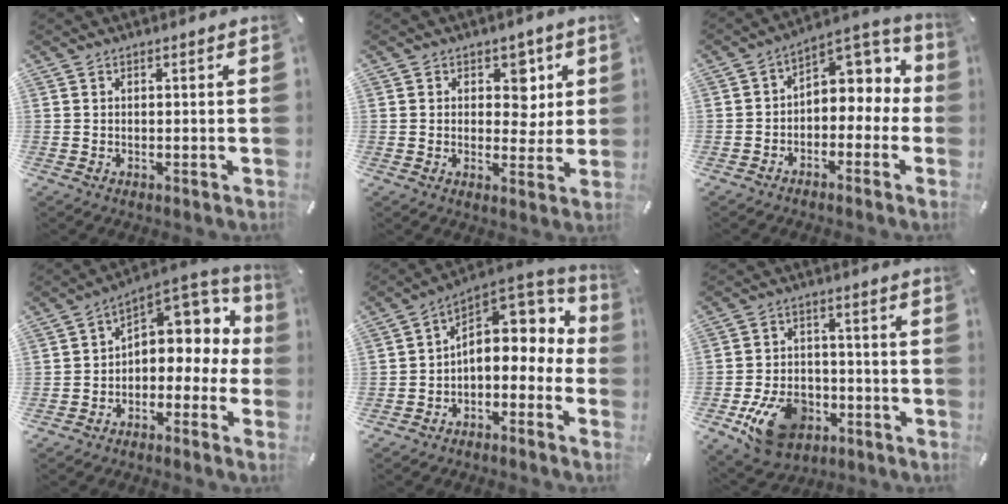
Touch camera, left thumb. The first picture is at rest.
{"total": 6.8, "force": [1.9, 5.4, 3.5], "torque": [-0.028, -0.007, 0.026]}
{"total": 6.5, "force": [1.2, 5.5, 3.2], "torque": [-0.037, -0.017, 0.020]}
{"total": 7.6, "force": [2.7, 5.9, 3.9], "torque": [-0.054, -0.029, 0.052]}
{"total": 11.4, "force": [2.9, 7.9, 7.7], "torque": [-0.102, -0.028, 0.051]}
{"total": 13.3, "force": [-6.0, 9.1, 7.5], "torque": [-0.141, 0.041, -0.102]}